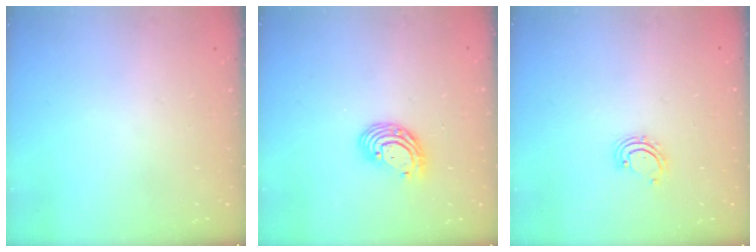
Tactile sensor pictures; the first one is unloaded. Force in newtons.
{"total": 8.2, "press": 8.1, "slide": 1.3}
{"total": 2.9, "press": 2.9, "slide": 0.4}